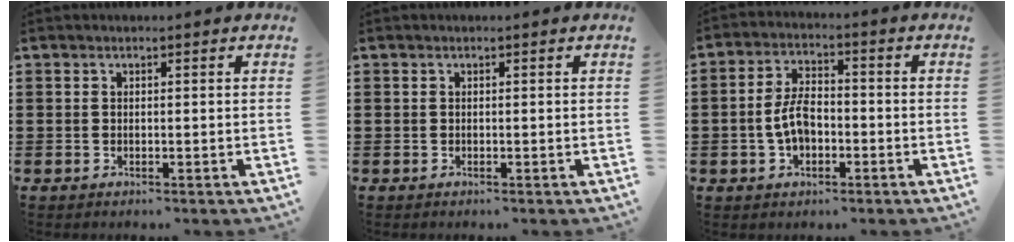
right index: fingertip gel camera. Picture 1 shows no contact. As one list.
[{"total": 0.0}, {"total": 5.7, "force": [-1.4, 3.1, 4.6], "torque": [-0.103, 0.002, -0.030]}]